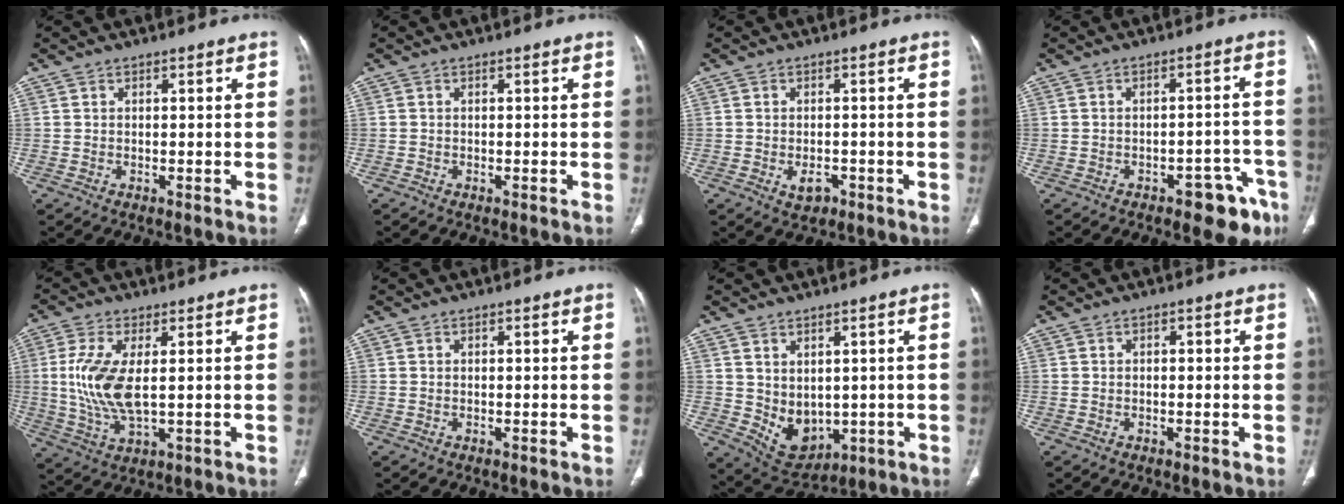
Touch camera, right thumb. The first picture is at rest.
{"total": 0.0}
{"total": 2.9, "force": [-1.2, 1.9, 1.8], "torque": [-0.023, 0.006, -0.012]}
{"total": 8.9, "force": [-5.4, 4.1, 5.8], "torque": [-0.042, 0.037, -0.063]}
{"total": 10.8, "force": [1.0, 4.6, 9.7], "torque": [-0.222, -0.013, 0.026]}
{"total": 0.0}
{"total": 7.9, "force": [-0.1, 5.8, 5.4], "torque": [-0.065, -0.010, 0.032]}
{"total": 0.9, "force": [0.1, 0.5, 0.7], "torque": [-0.009, 0.003, -0.001]}